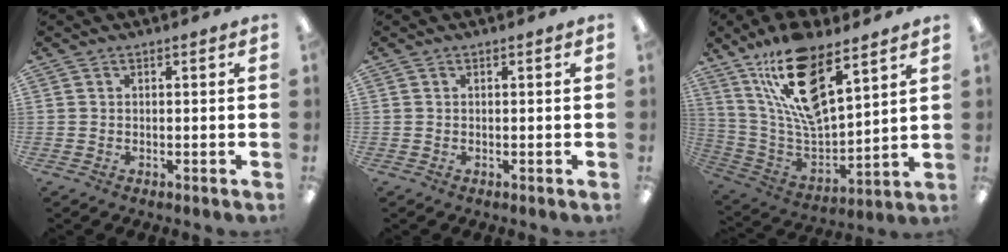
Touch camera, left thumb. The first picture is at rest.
{"total": 0.0}
{"total": 20.5, "force": [13.2, 7.9, 13.6], "torque": [-0.262, -0.072, 0.230]}